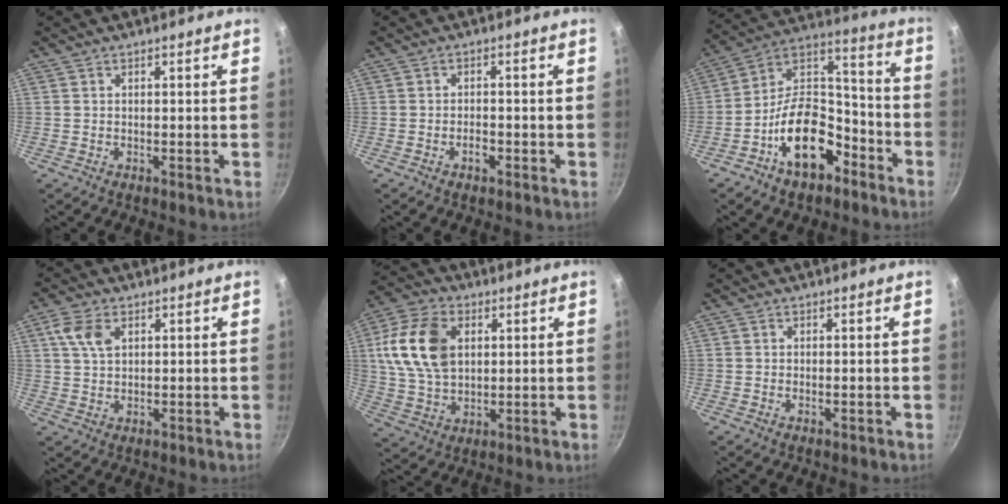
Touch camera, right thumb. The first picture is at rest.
{"total": 2.2, "force": [-1.1, 1.1, 1.5], "torque": [-0.020, 0.011, -0.020]}
{"total": 17.7, "force": [-8.8, 10.2, 11.4], "torque": [-0.147, 0.087, -0.156]}
{"total": 5.8, "force": [2.1, 3.7, 4.0], "torque": [-0.072, -0.001, 0.039]}
{"total": 15.5, "force": [3.6, 10.4, 10.9], "torque": [-0.198, -0.001, 0.069]}
{"total": 0.9, "force": [-0.2, 0.4, 0.7], "torque": [-0.013, 0.001, -0.004]}